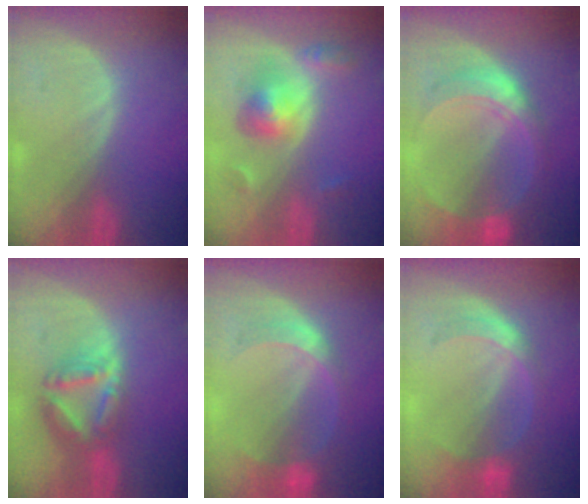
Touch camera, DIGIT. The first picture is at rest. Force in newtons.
{"total": 6.0, "press": 5.7, "slide": 1.9}
{"total": 8.6, "press": 8.6, "slide": 0.7}
{"total": 8.1, "press": 7.0, "slide": 4.0}
{"total": 6.4, "press": 5.7, "slide": 2.9}
{"total": 5.7, "press": 5.4, "slide": 1.8}